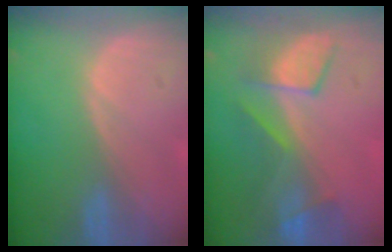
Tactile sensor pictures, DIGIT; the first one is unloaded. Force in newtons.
{"total": 7.7, "press": 7.3, "slide": 2.5}